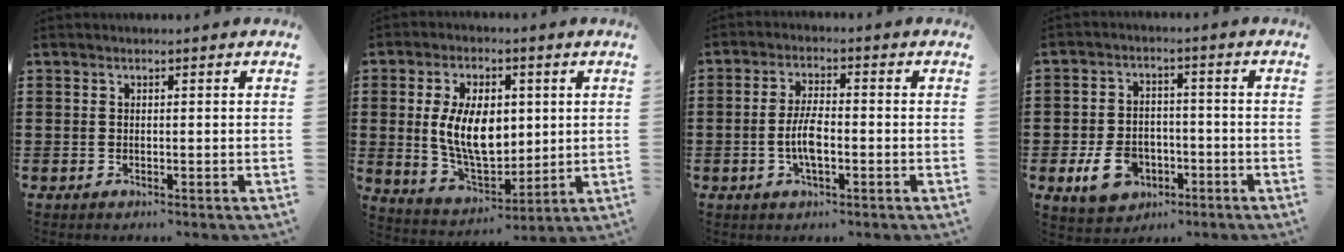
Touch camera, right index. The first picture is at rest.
{"total": 10.5, "force": [1.1, 6.2, 8.4], "torque": [-0.167, 0.003, 0.019]}
{"total": 5.2, "force": [-1.3, 1.7, 4.7], "torque": [-0.104, 0.000, -0.030]}
{"total": 7.1, "force": [-3.0, 5.1, 4.0], "torque": [-0.104, 0.007, -0.061]}